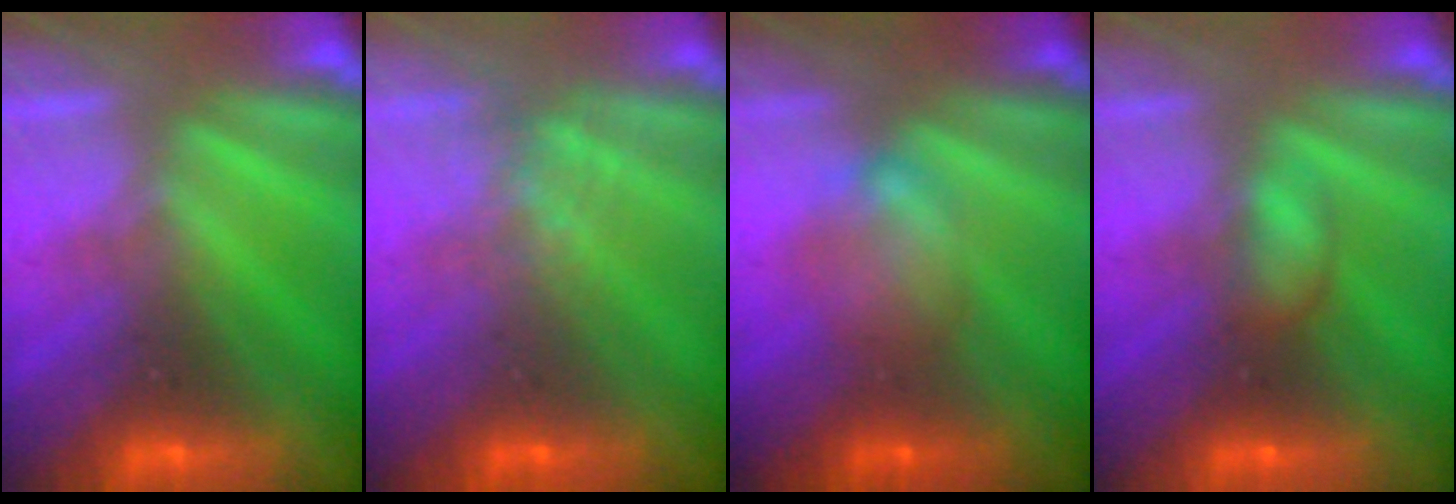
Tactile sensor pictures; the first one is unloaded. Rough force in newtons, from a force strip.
{"total": 1.6}
{"total": 2.2}
{"total": 2.2}